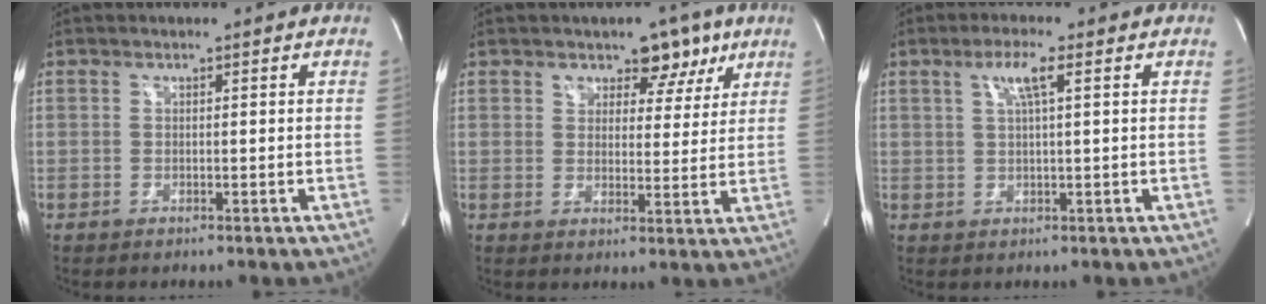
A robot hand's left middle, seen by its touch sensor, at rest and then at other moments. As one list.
[{"total": 6.2, "force": [4.0, 3.8, 2.9], "torque": [-0.017, 0.004, 0.054]}, {"total": 3.9, "force": [1.6, 0.1, 3.6], "torque": [-0.070, 0.004, 0.030]}]